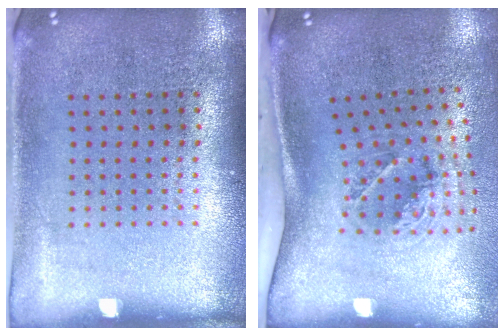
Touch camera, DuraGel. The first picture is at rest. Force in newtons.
{"total": 2.0, "press": 1.3, "slide": 1.6}